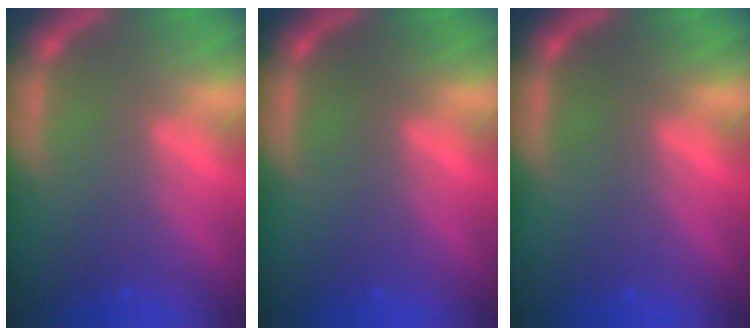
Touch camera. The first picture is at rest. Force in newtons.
{"total": 0.0}
{"total": 0.0}